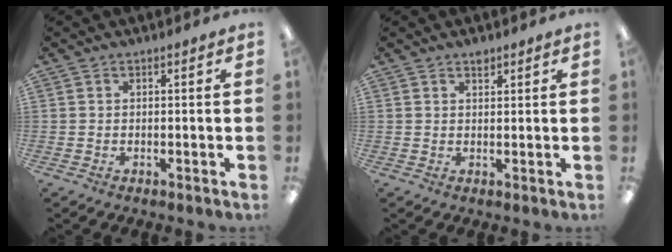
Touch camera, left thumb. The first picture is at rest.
{"total": 1.8, "force": [1.4, 0.8, 0.7], "torque": [0.001, -0.008, 0.024]}